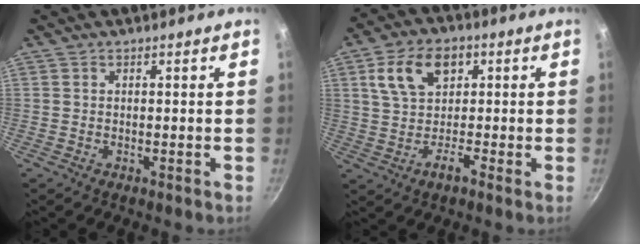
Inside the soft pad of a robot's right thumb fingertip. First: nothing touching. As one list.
[{"total": 9.8, "force": [1.9, 7.0, 6.6], "torque": [-0.090, 0.019, 0.020]}]